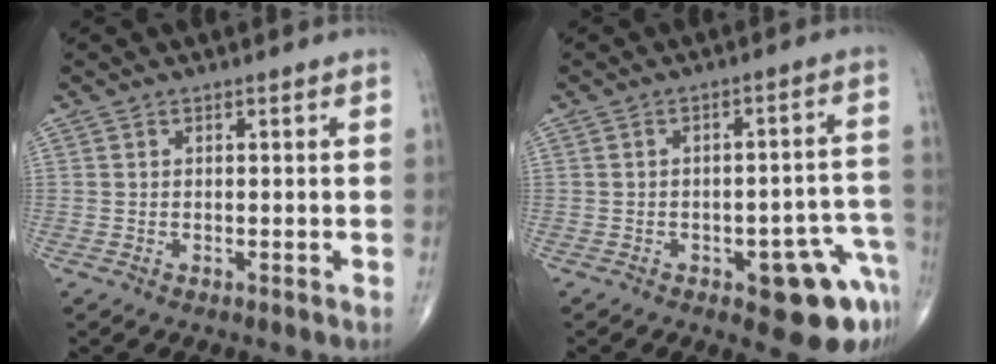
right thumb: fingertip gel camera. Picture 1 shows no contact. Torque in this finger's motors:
{"motor_torque": [1.60, 1.44, 0.93, -1.21, 0.24]}